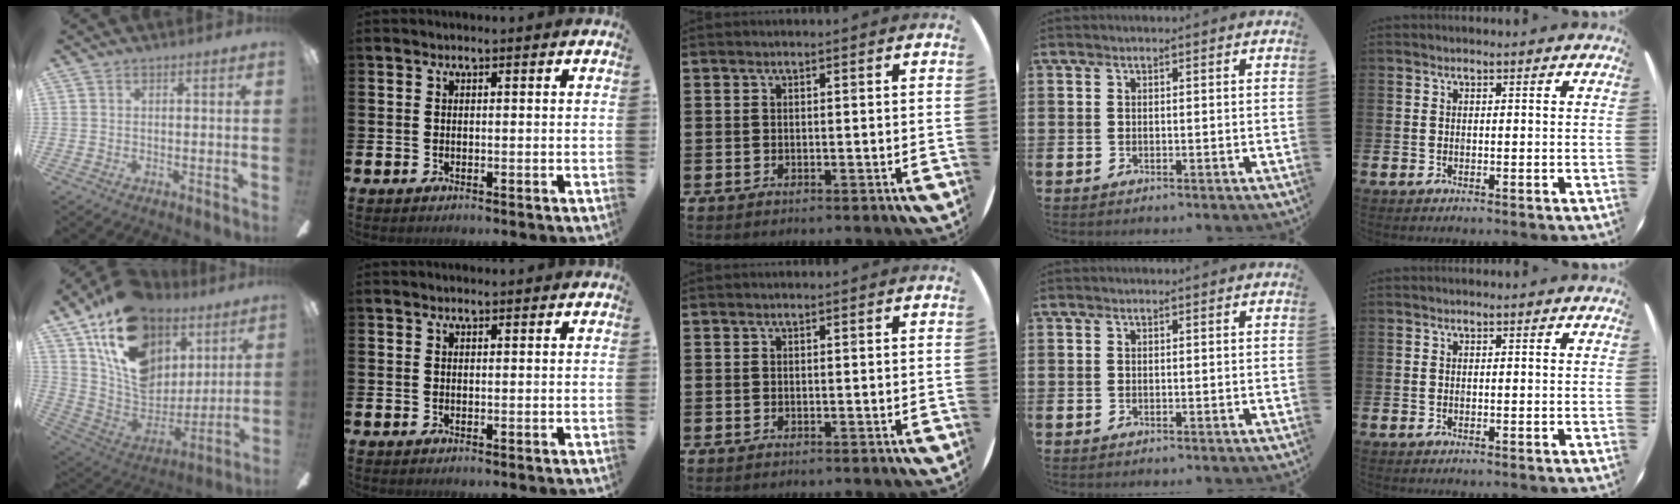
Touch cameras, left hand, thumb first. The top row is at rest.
{"thumb": {"total": 21.7, "force": [11.9, 14.1, 11.4], "torque": [-0.206, -0.061, 0.219]}, "index": {"total": 0.6, "force": [0.5, 0.1, 0.2], "torque": [0.007, -0.003, 0.007]}}